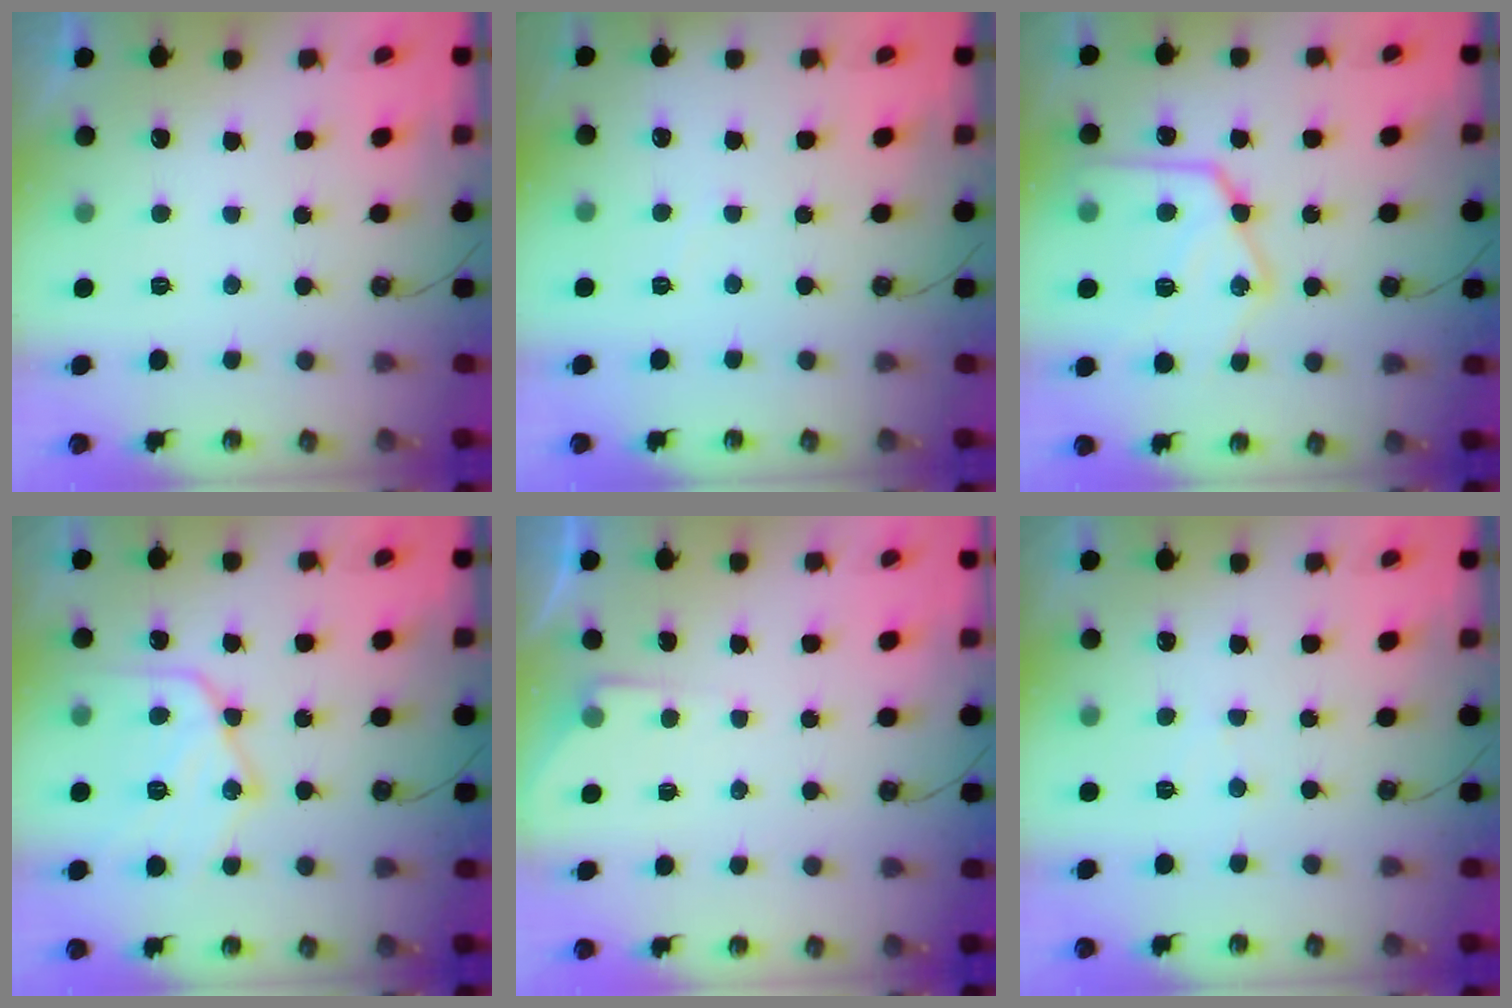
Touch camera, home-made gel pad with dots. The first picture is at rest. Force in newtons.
{"total": 2.8, "press": 2.8, "slide": 0.4}
{"total": 19.8, "press": 19.8, "slide": 1.3}
{"total": 17.0, "press": 17.0, "slide": 1.3}
{"total": 3.6, "press": 3.6, "slide": 0.6}
{"total": 3.7, "press": 3.6, "slide": 0.5}